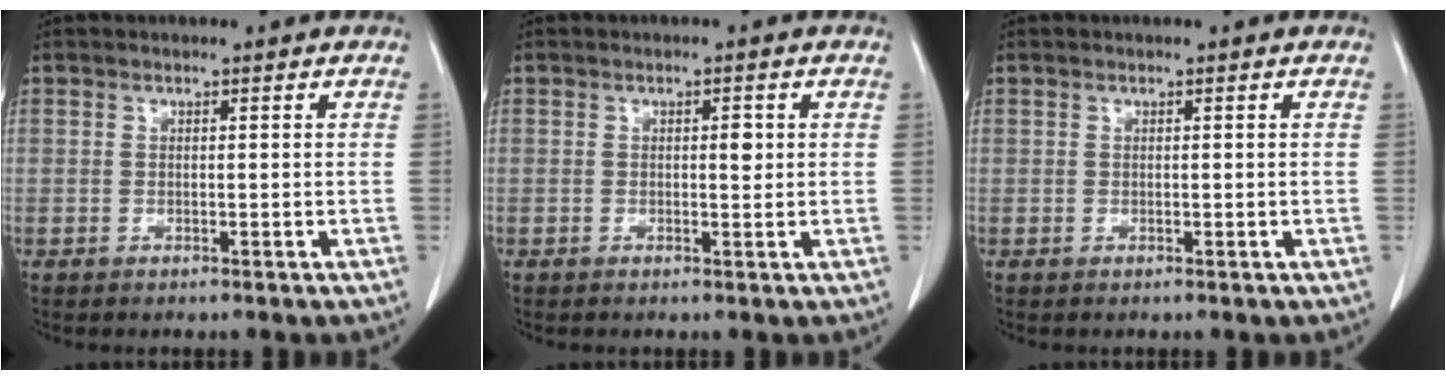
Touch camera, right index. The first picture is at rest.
{"total": 1.7, "force": [0.4, 0.6, 1.5], "torque": [-0.023, 0.001, 0.006]}
{"total": 0.0}